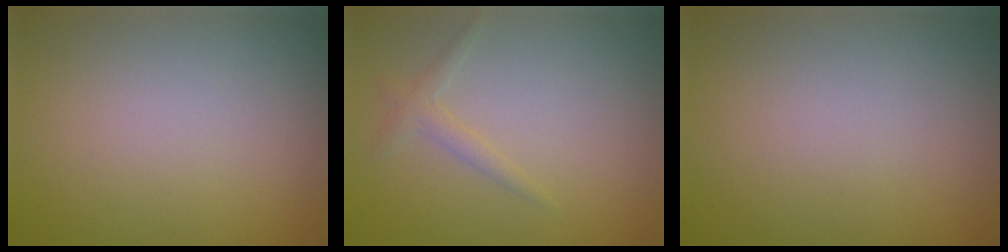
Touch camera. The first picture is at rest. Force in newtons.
{"total": 1.2, "press": 1.2, "slide": 0.1}
{"total": 0.0}